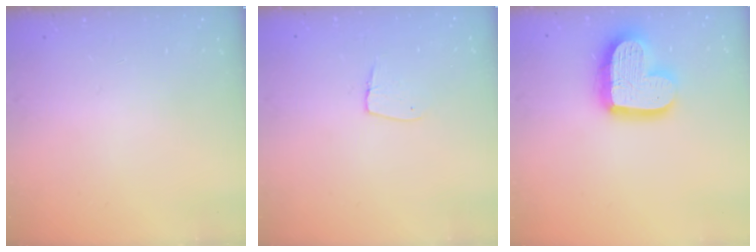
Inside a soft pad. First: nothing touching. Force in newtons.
{"total": 4.6, "press": 4.6, "slide": 0.4}
{"total": 17.7, "press": 17.7, "slide": 1.1}